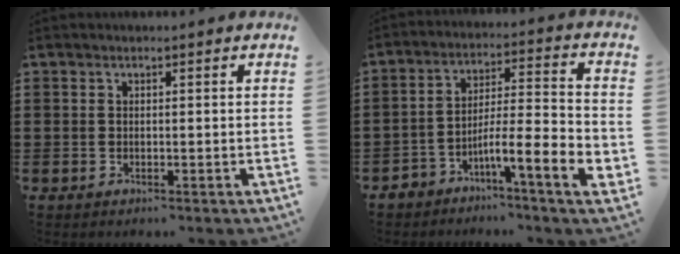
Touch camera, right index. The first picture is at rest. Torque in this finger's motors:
{"motor_torque": [2.00, -0.14, 0.28, 0.10]}